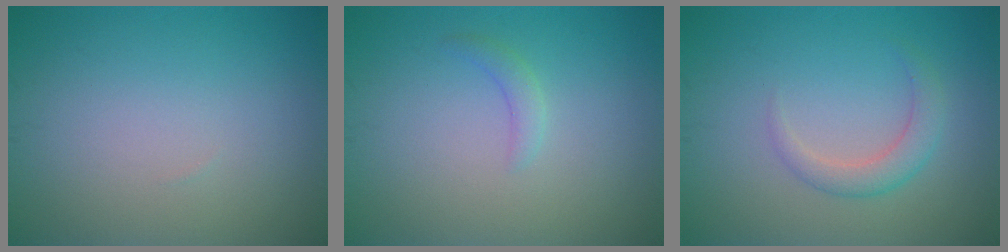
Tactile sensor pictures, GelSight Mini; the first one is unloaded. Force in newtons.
{"total": 1.2, "press": 1.2, "slide": 0.1}
{"total": 2.2, "press": 2.2, "slide": 0.2}